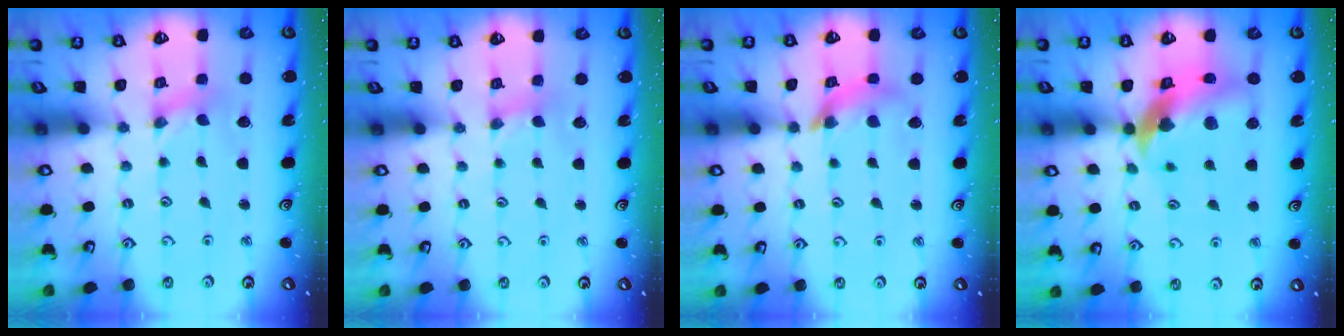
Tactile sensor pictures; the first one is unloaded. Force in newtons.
{"total": 1.1, "press": 1.1, "slide": 0.2}
{"total": 8.4, "press": 8.4, "slide": 0.8}
{"total": 13.9, "press": 13.8, "slide": 1.9}